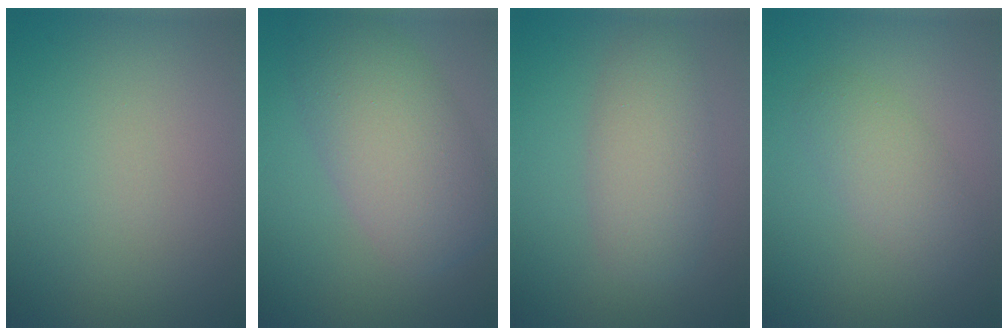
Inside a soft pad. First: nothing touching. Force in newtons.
{"total": 7.5, "press": 7.5, "slide": 0.2}
{"total": 4.4, "press": 4.4, "slide": 0.1}
{"total": 2.8, "press": 2.8, "slide": 0.0}